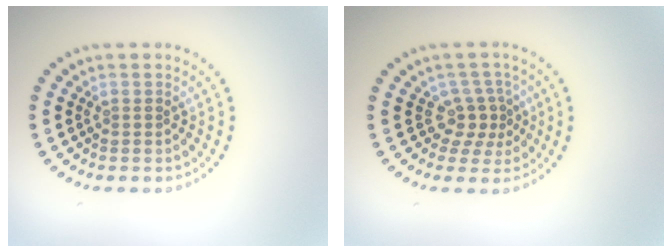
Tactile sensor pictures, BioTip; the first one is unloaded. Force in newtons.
{"total": 2.4, "press": 1.7, "slide": 1.8}